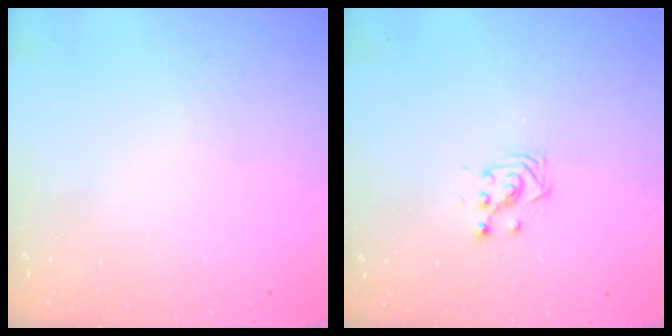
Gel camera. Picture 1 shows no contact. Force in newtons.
{"total": 3.0, "press": 3.0, "slide": 0.2}